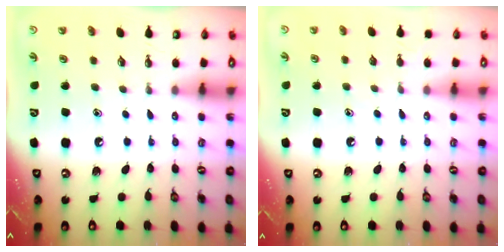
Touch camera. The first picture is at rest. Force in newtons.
{"total": 3.3, "press": 3.2, "slide": 0.3}